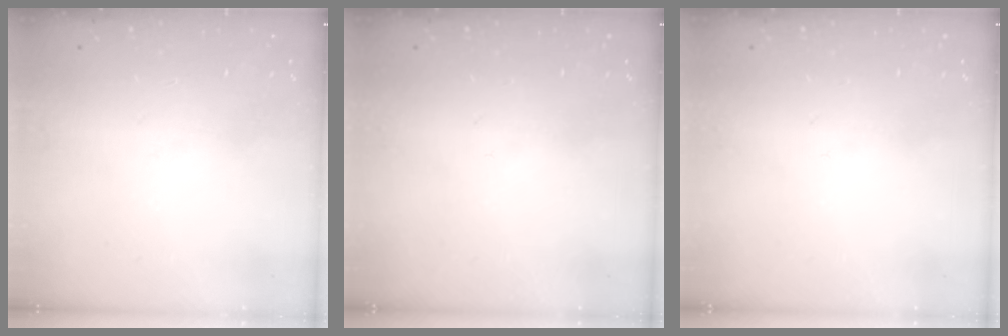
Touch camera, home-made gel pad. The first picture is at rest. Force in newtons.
{"total": 0.0}
{"total": 0.0}